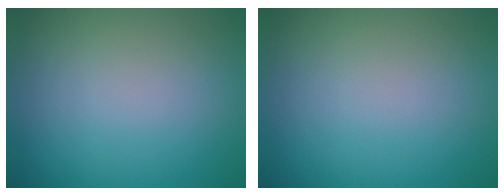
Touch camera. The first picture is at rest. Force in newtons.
{"total": 0.0}